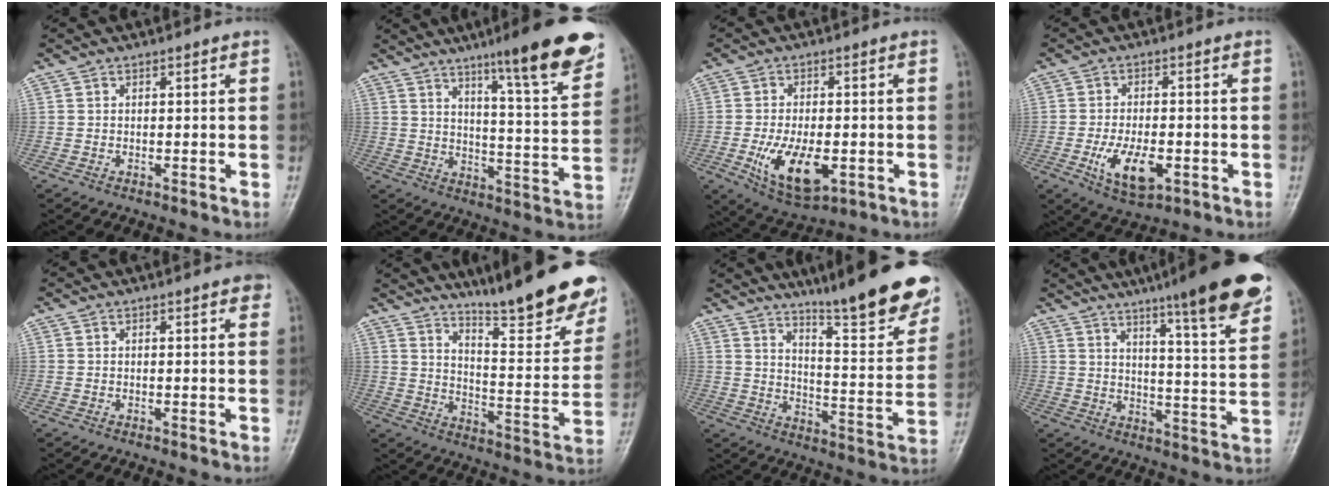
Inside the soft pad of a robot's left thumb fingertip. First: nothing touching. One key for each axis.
{"total": 16.7, "fx": 10.9, "fy": 1.8, "fz": 12.5, "tx": -0.154, "ty": -0.060, "tz": 0.159}
{"total": 11.2, "fx": -3.1, "fy": 5.6, "fz": 9.2, "tx": -0.155, "ty": -0.004, "tz": -0.039}
{"total": 8.7, "fx": -2.8, "fy": 4.3, "fz": 7.0, "tx": -0.120, "ty": 0.002, "tz": -0.038}
{"total": 1.9, "fx": 1.1, "fy": 0.5, "fz": 1.4, "tx": -0.015, "ty": -0.001, "tz": 0.010}
{"total": 21.2, "fx": 16.8, "fy": 3.4, "fz": 12.5, "tx": -0.147, "ty": -0.109, "tz": 0.241}
{"total": 19.6, "fx": 15.0, "fy": 2.5, "fz": 12.4, "tx": -0.143, "ty": -0.093, "tz": 0.219}
{"total": 18.0, "fx": 12.1, "fy": 1.7, "fz": 13.2, "tx": -0.164, "ty": -0.061, "tz": 0.163}